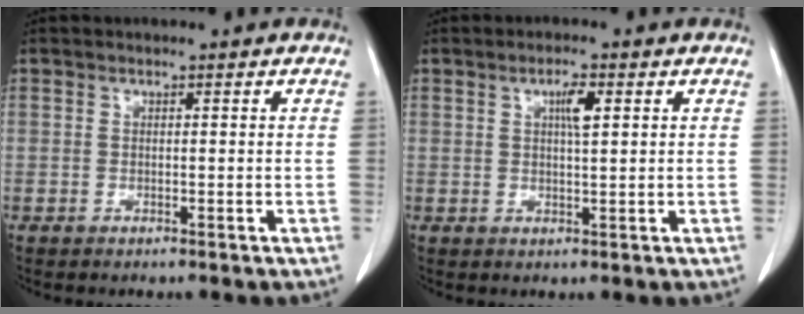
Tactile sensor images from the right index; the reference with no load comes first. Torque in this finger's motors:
{"motor_torque": [0.41, 0.16, 0.08, 0.05]}